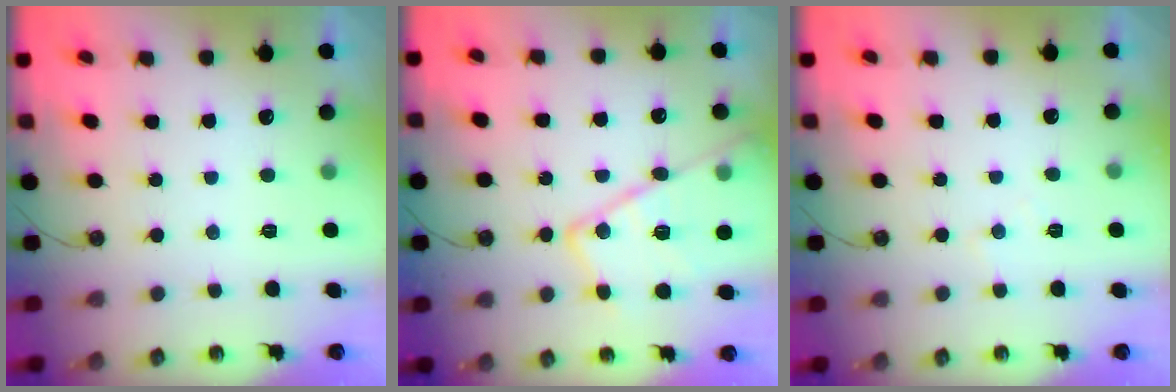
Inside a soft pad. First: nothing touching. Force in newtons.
{"total": 19.6, "press": 19.5, "slide": 1.4}
{"total": 3.8, "press": 3.7, "slide": 0.6}